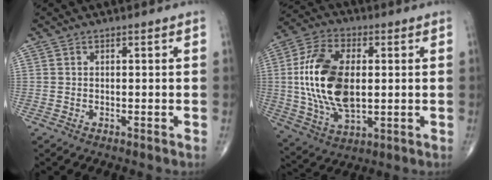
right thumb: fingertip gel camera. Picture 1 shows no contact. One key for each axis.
{"total": 18.3, "fx": 1.1, "fy": 10.2, "fz": 15.2, "tx": -0.301, "ty": -0.001, "tz": 0.026}